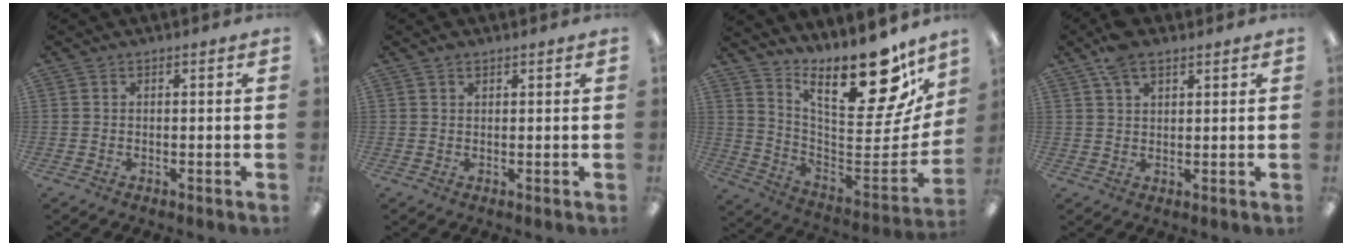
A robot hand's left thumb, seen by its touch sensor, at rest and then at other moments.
{"total": 1.5, "force": [1.2, 0.6, 0.6], "torque": [-0.015, 0.000, 0.022]}
{"total": 23.4, "force": [17.0, 7.7, 14.2], "torque": [-0.176, -0.135, 0.283]}
{"total": 6.1, "force": [4.1, 2.7, 3.6], "torque": [-0.063, -0.011, 0.074]}